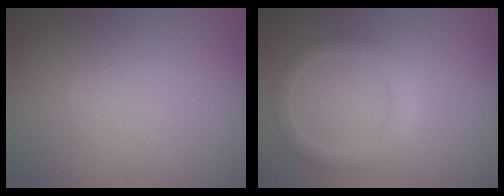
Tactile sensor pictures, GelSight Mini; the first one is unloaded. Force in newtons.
{"total": 2.2, "press": 2.2, "slide": 0.1}